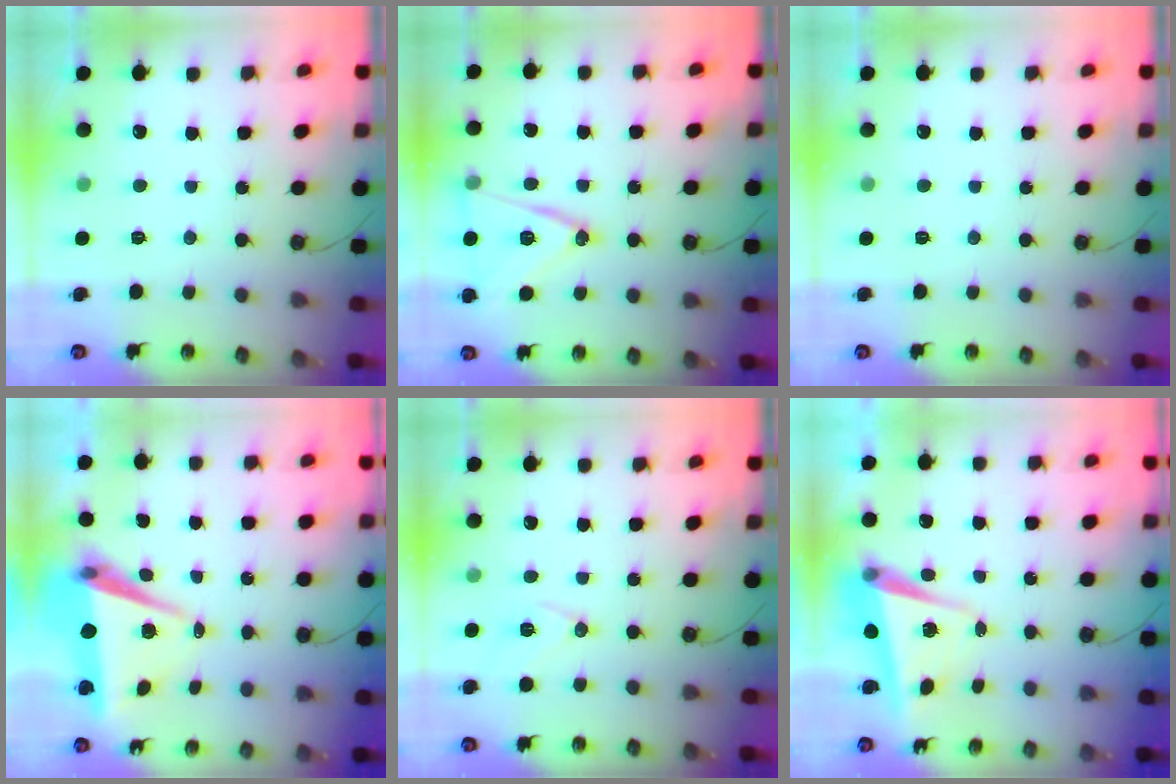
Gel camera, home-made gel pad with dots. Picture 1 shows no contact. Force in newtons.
{"total": 15.1, "press": 14.7, "slide": 3.4}
{"total": 0.0}
{"total": 7.8, "press": 6.6, "slide": 4.1}
{"total": 9.2, "press": 8.5, "slide": 3.6}
{"total": 5.4, "press": 5.3, "slide": 1.0}